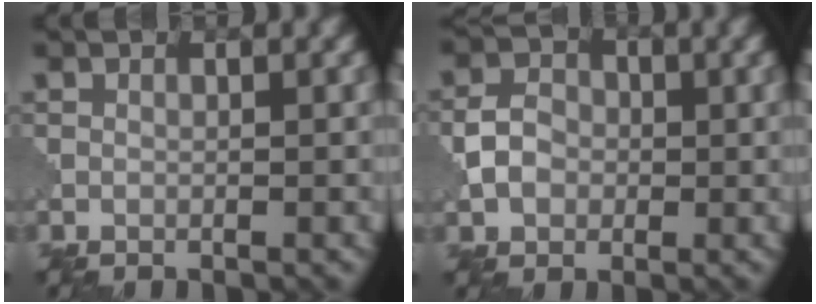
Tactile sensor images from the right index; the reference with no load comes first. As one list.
[{"total": 3.2, "force": [-0.4, 2.7, 1.7], "torque": [-0.033, 0.004, -0.012]}]